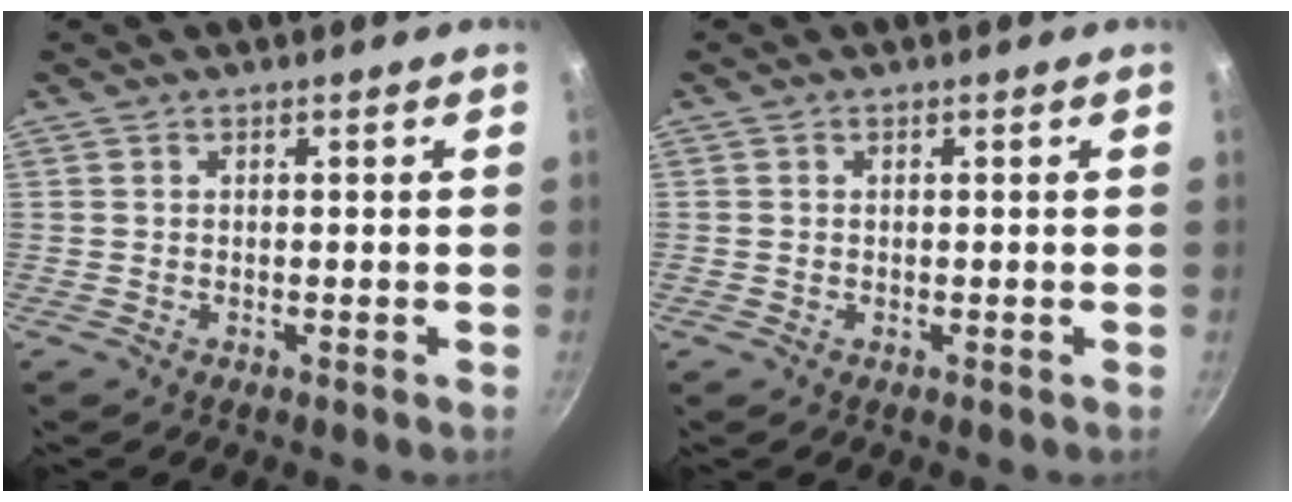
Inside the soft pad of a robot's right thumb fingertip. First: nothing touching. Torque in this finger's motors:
{"motor_torque": [-0.17, -0.12, 0.16, 0.07, 0.00]}